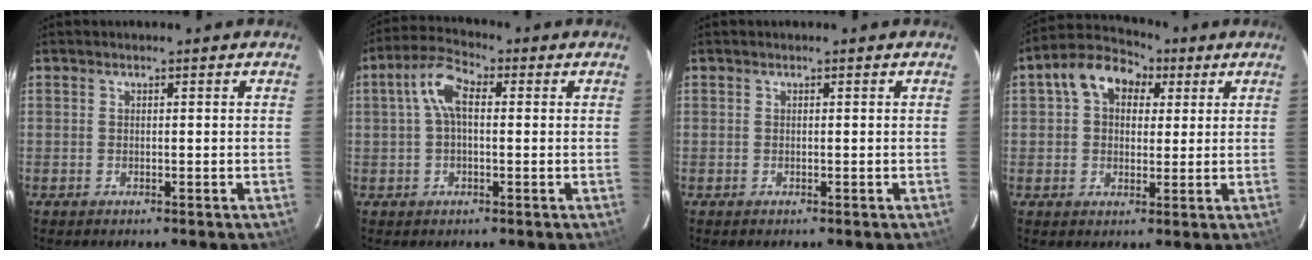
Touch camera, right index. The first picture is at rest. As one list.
[{"total": 6.6, "force": [0.8, 3.2, 5.7], "torque": [-0.117, 0.024, 0.014]}, {"total": 0.0}, {"total": 9.9, "force": [3.6, 7.2, 5.8], "torque": [-0.114, 0.043, 0.052]}]